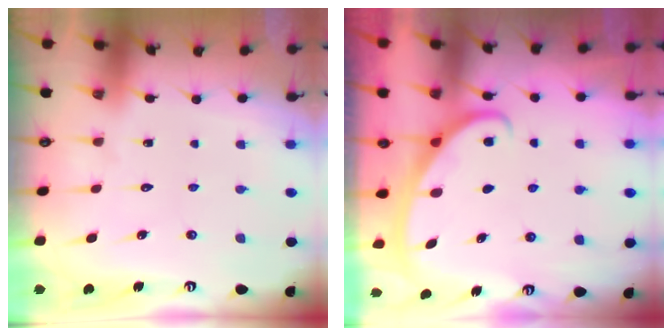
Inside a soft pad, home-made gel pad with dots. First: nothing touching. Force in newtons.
{"total": 3.0, "press": 3.0, "slide": 0.4}